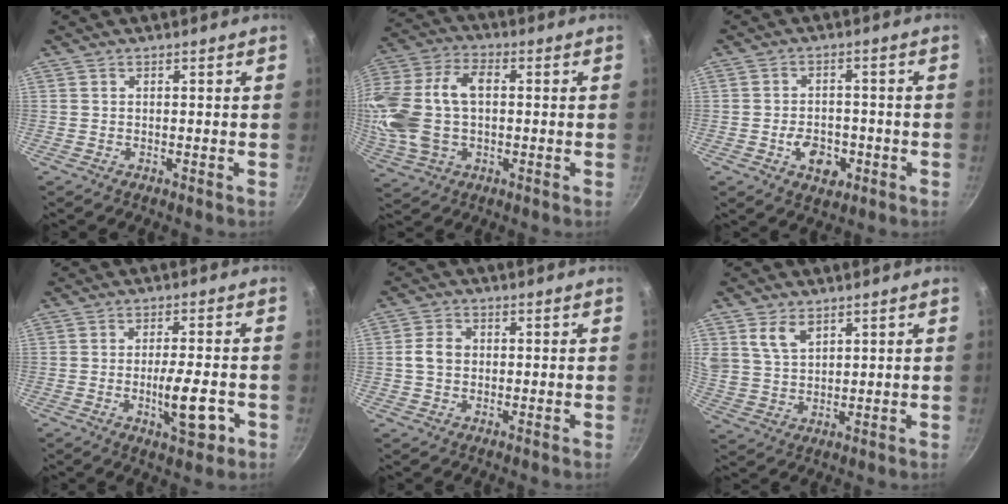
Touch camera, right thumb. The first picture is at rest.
{"total": 18.4, "force": [0.4, 11.7, 14.2], "torque": [-0.292, 0.029, 0.006]}
{"total": 7.3, "force": [-3.0, 4.9, 4.4], "torque": [-0.046, 0.021, -0.046]}
{"total": 8.7, "force": [-2.7, 2.6, 7.9], "torque": [-0.107, 0.010, -0.037]}
{"total": 4.2, "force": [0.0, 3.3, 2.5], "torque": [-0.037, 0.012, -0.005]}
{"total": 6.3, "force": [3.3, 4.1, 3.6], "torque": [-0.054, -0.016, 0.069]}